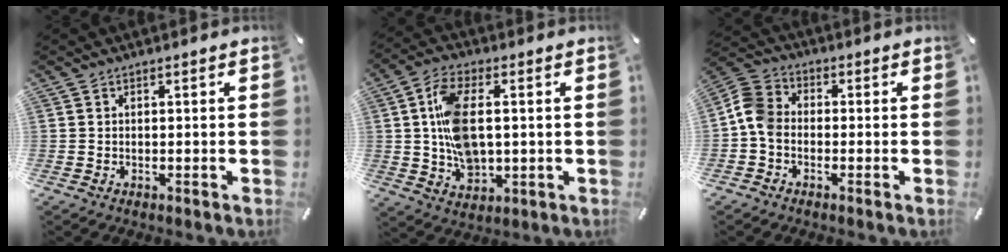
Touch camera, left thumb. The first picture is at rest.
{"total": 11.4, "force": [1.1, 6.9, 9.1], "torque": [-0.187, 0.002, 0.018]}
{"total": 6.9, "force": [-1.9, 5.3, 4.0], "torque": [-0.087, 0.019, -0.032]}